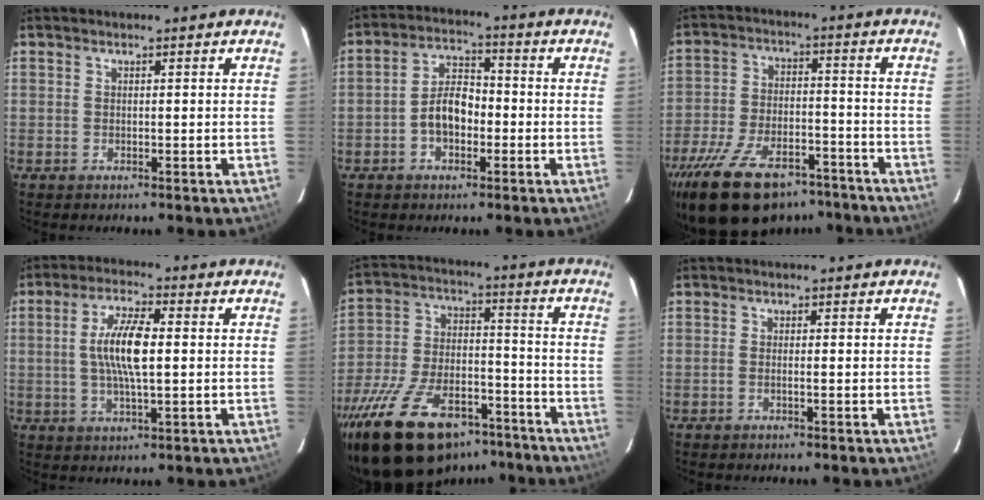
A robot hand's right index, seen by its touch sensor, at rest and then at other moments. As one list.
[{"total": 6.6, "force": [-2.0, 3.9, 4.9], "torque": [-0.091, 0.018, -0.031]}, {"total": 20.5, "force": [-15.1, 9.5, 10.3], "torque": [-0.218, -0.011, -0.229]}, {"total": 8.9, "force": [0.6, 2.3, 8.6], "torque": [-0.166, 0.005, 0.011]}, {"total": 24.7, "force": [-17.4, 11.5, 13.2], "torque": [-0.263, -0.009, -0.261]}, {"total": 0.7, "force": [-0.3, -0.2, 0.6], "torque": [-0.009, 0.002, -0.009]}]